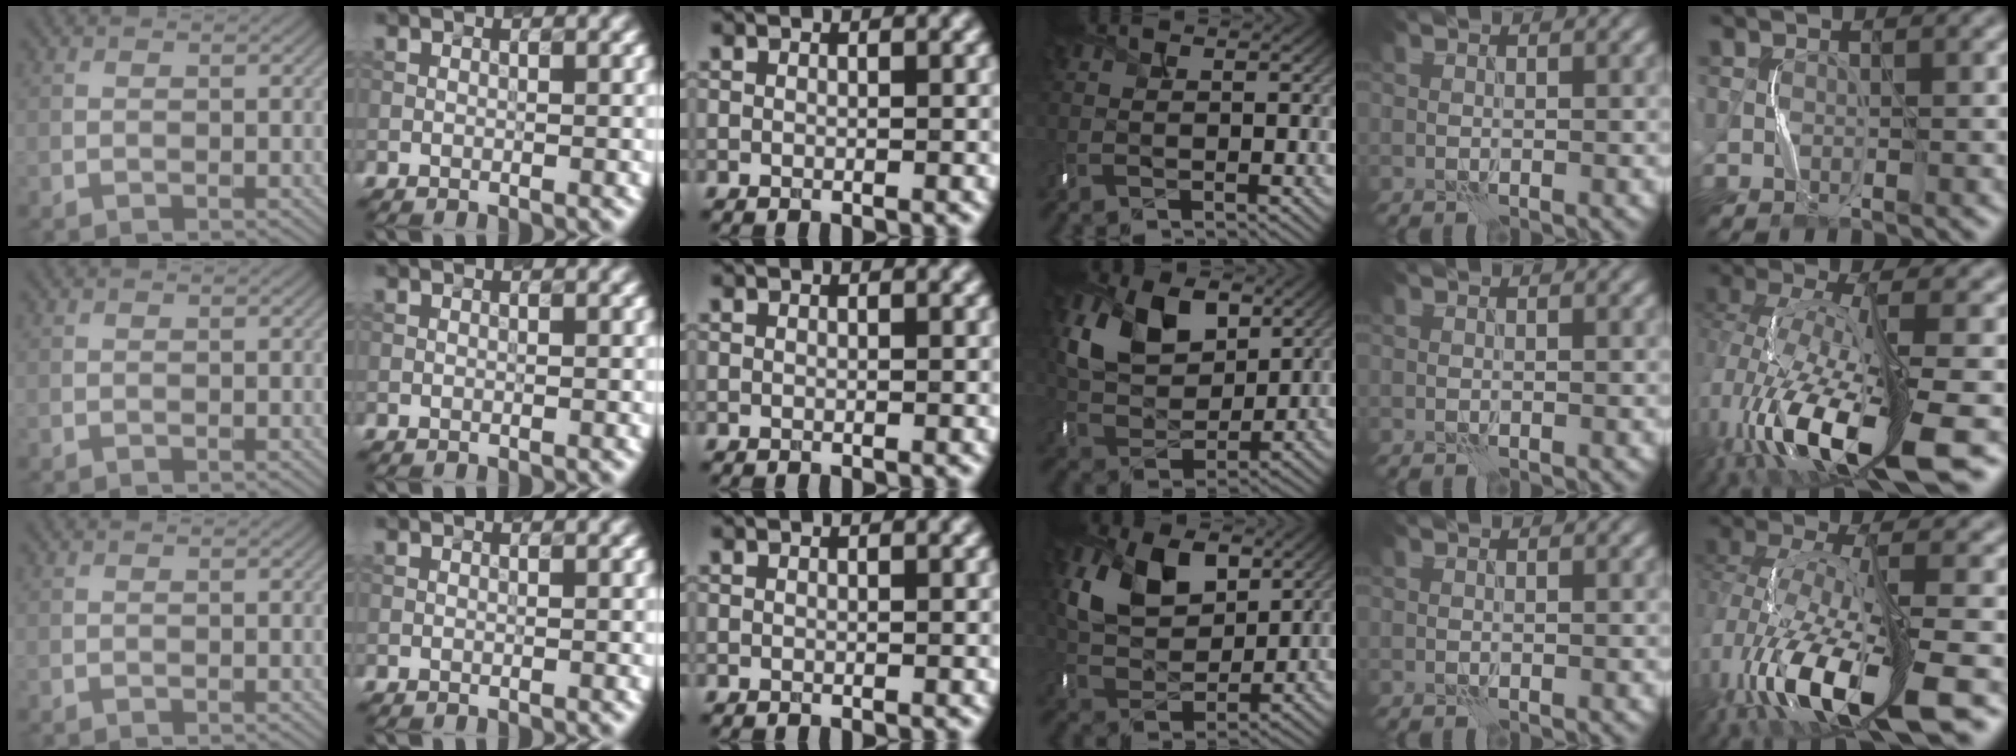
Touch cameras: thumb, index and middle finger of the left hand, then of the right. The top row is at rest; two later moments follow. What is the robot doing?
{"motion": "shake", "object": "handbell"}